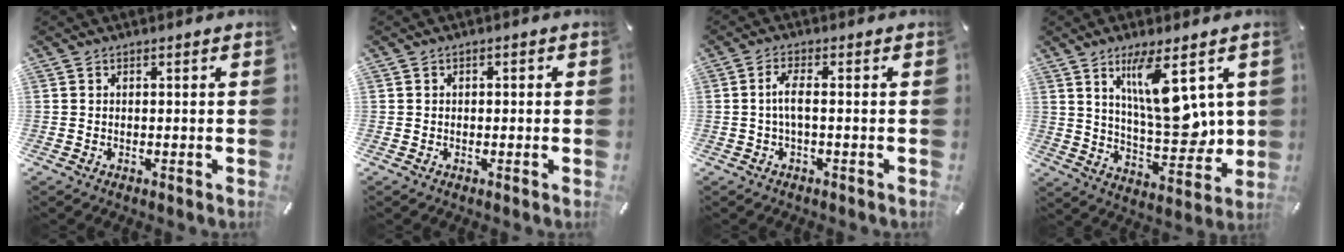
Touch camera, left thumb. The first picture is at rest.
{"total": 1.1, "force": [-0.3, 1.0, 0.4], "torque": [-0.008, 0.005, -0.008]}
{"total": 4.6, "force": [-0.3, 1.1, 4.4], "torque": [-0.089, 0.001, -0.011]}
{"total": 15.5, "force": [7.2, 5.3, 12.7], "torque": [-0.208, -0.042, 0.115]}